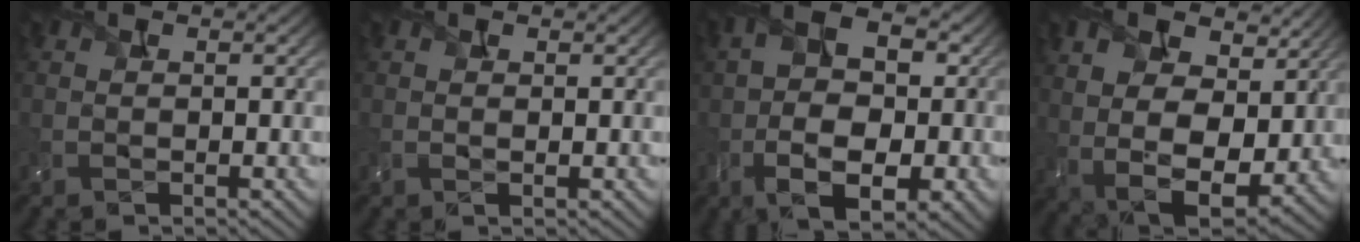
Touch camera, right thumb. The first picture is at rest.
{"total": 0.8, "force": [0.4, 0.3, 0.6], "torque": [-0.013, 0.003, 0.005]}
{"total": 11.2, "force": [-1.8, 6.6, 8.9], "torque": [-0.176, -0.007, -0.035]}
{"total": 13.8, "force": [4.4, 8.5, 9.9], "torque": [-0.208, 0.005, 0.080]}